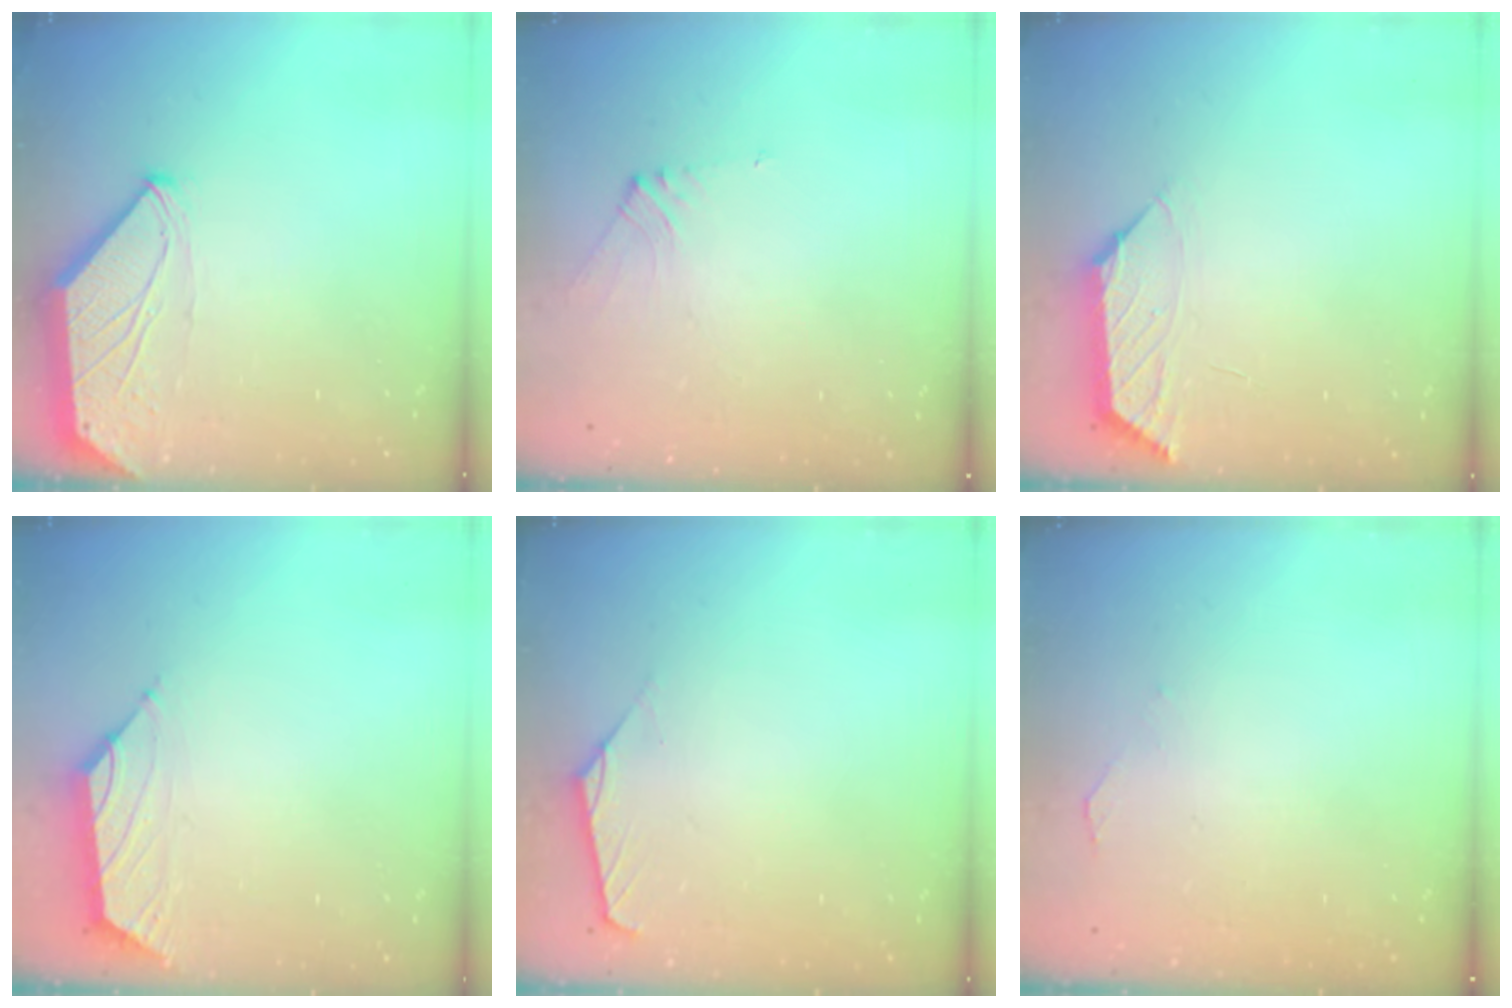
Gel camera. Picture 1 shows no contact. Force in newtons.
{"total": 2.2, "press": 2.1, "slide": 0.6}
{"total": 0.8, "press": 0.7, "slide": 0.4}
{"total": 1.7, "press": 1.6, "slide": 0.6}
{"total": 1.0, "press": 0.9, "slide": 0.3}
{"total": 1.8, "press": 1.8, "slide": 0.4}